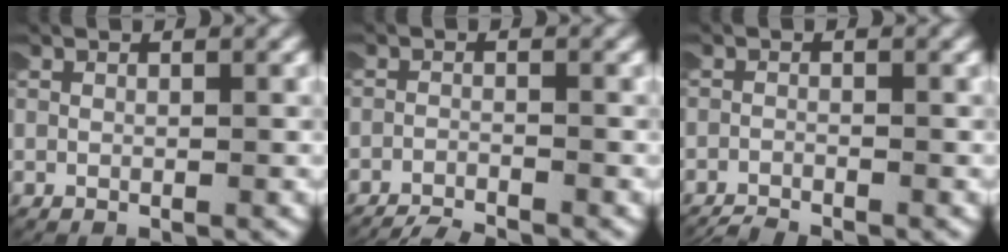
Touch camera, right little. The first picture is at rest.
{"total": 5.9, "force": [-5.7, 1.1, 0.6], "torque": [-0.016, -0.021, -0.085]}
{"total": 1.9, "force": [-1.8, 0.2, 0.0], "torque": [-0.006, -0.009, -0.030]}